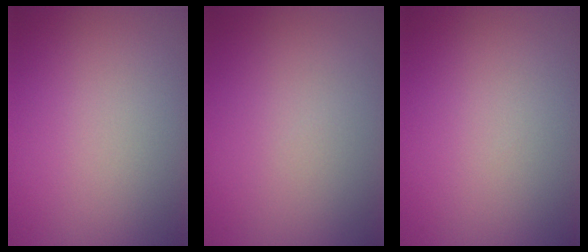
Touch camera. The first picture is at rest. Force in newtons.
{"total": 0.0}
{"total": 0.0}